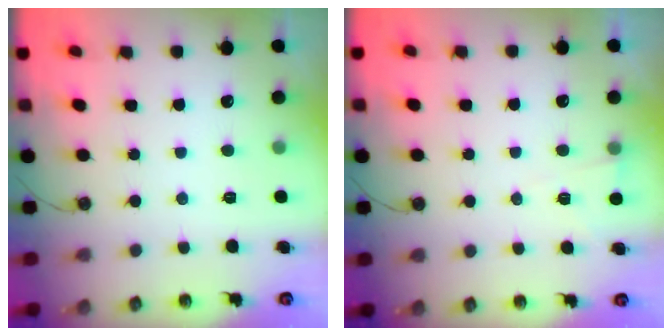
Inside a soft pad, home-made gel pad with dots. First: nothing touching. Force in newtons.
{"total": 4.0, "press": 2.5, "slide": 3.1}